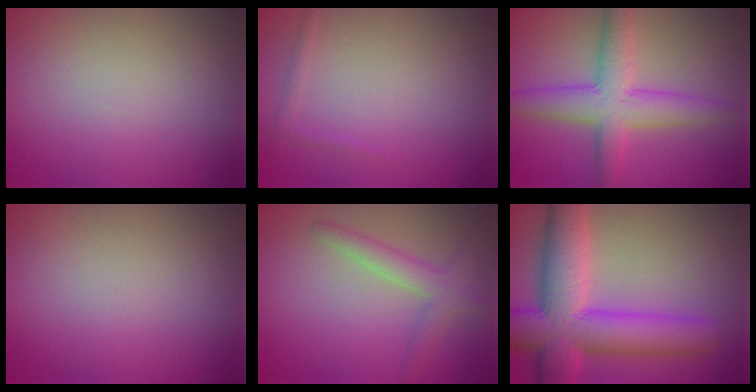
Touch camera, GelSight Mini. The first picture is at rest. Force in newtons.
{"total": 0.7, "press": 0.7, "slide": 0.0}
{"total": 5.8, "press": 5.8, "slide": 0.1}
{"total": 0.0}
{"total": 2.7, "press": 2.7, "slide": 0.3}
{"total": 11.1, "press": 11.1, "slide": 0.4}